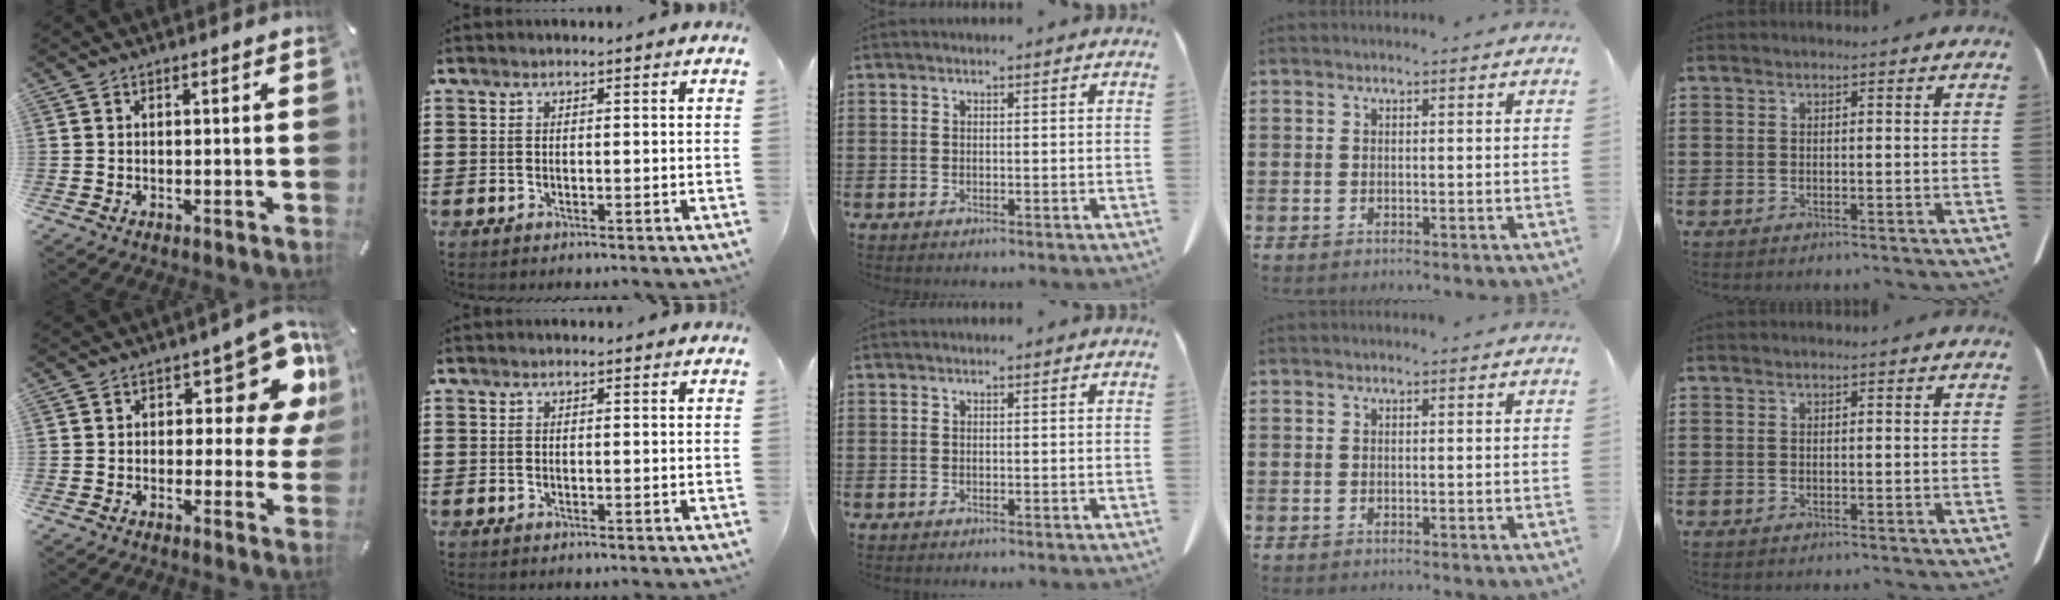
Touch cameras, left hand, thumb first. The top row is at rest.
{"thumb": {"total": 14.2, "force": [6.1, 6.6, 11.0], "torque": [-0.124, -0.045, 0.100]}}